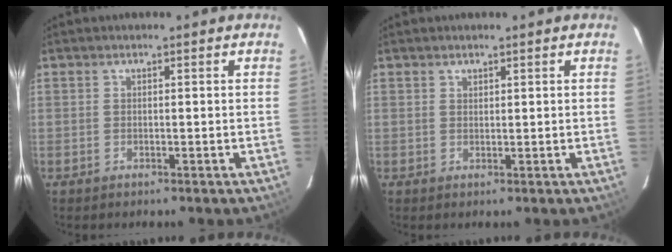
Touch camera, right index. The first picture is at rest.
{"total": 0.8, "force": [0.7, 0.4, 0.1], "torque": [-0.001, 0.001, 0.012]}